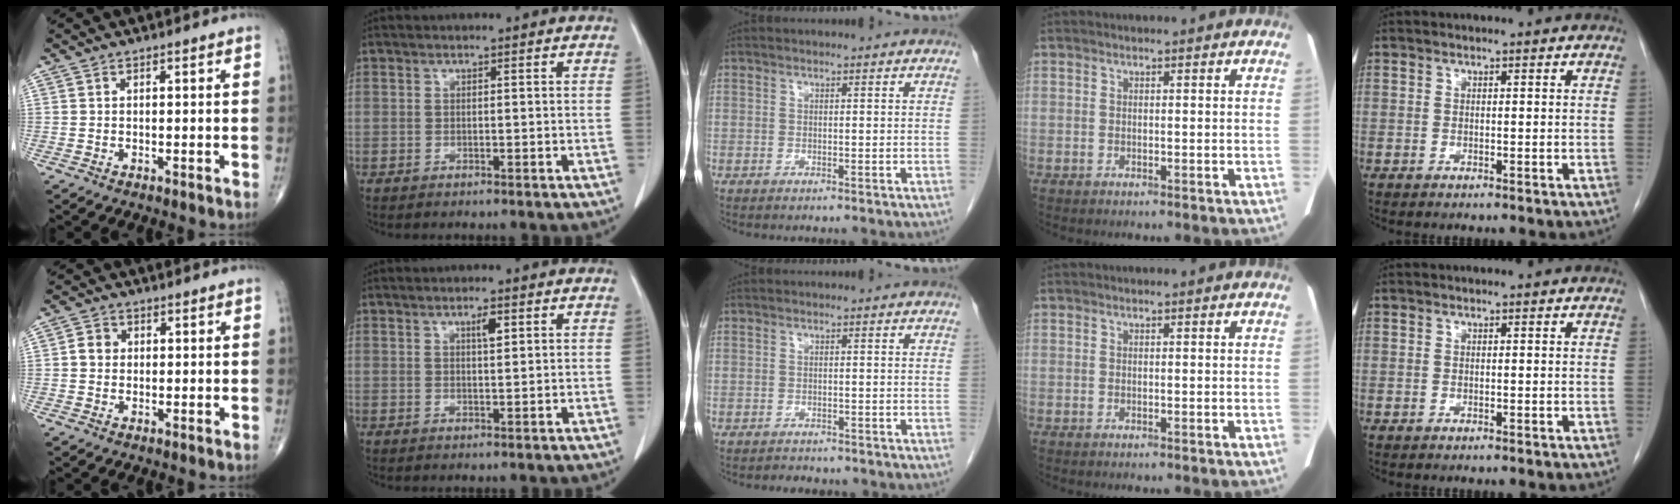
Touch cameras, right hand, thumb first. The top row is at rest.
{"thumb": {"total": 2.7, "force": [0.1, 2.4, 1.2], "torque": [-0.009, 0.006, -0.003]}, "index": {"total": 2.0, "force": [0.9, 0.4, 1.7], "torque": [-0.029, -0.001, 0.015]}, "middle": {"total": 2.1, "force": [-1.9, 0.8, 0.3], "torque": [-0.012, -0.003, -0.025]}}